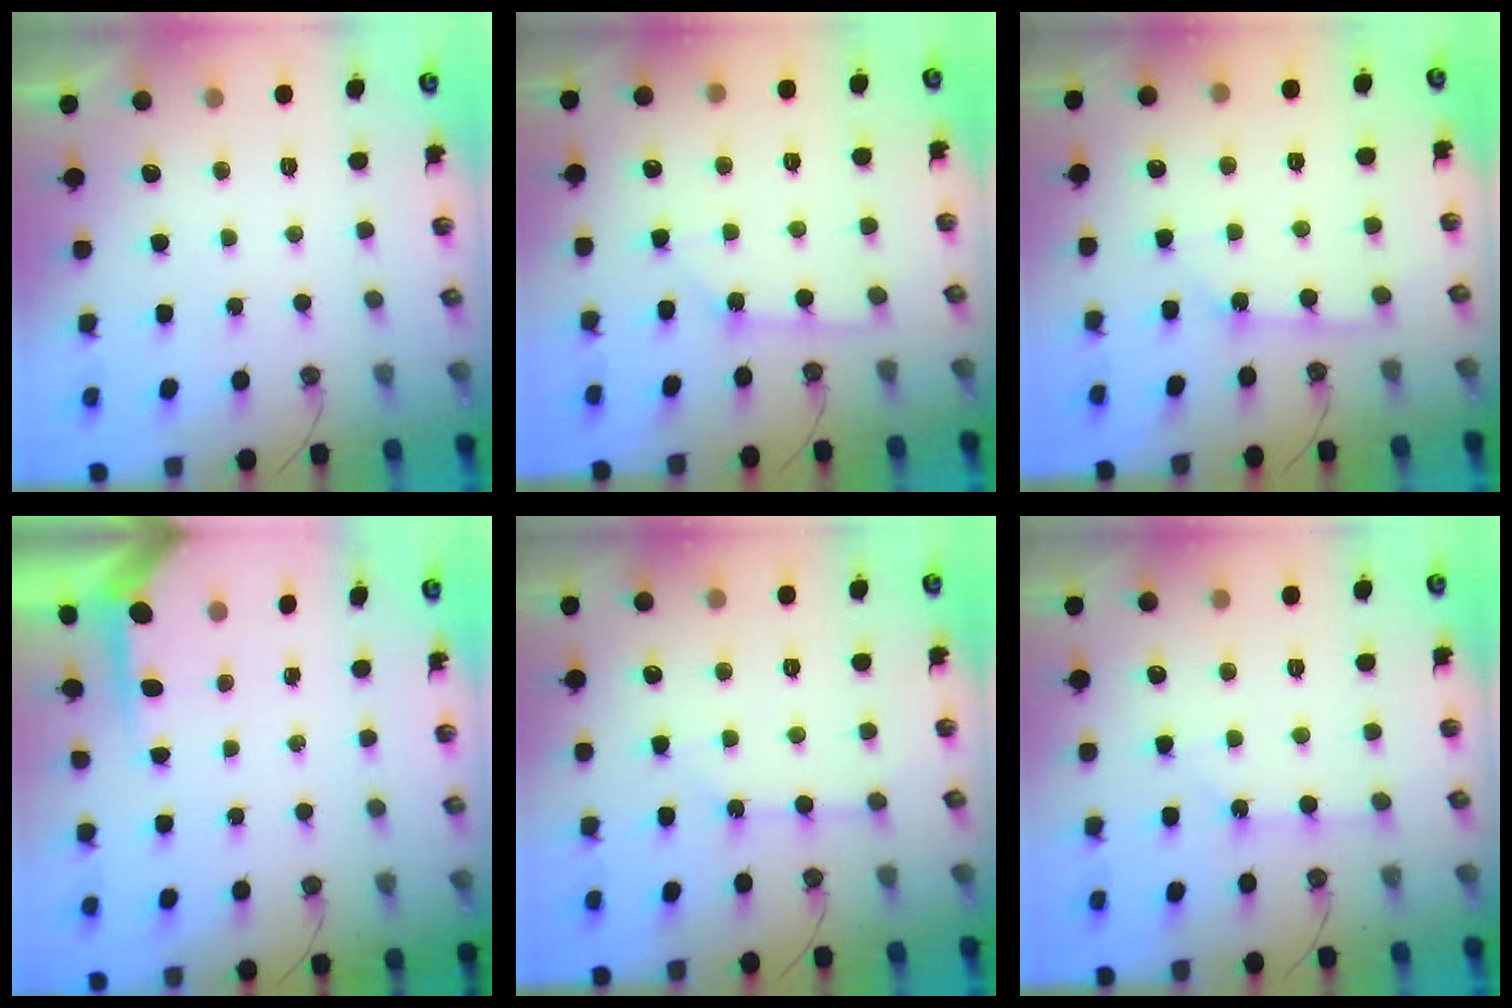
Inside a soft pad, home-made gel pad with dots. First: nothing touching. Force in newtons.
{"total": 3.0, "press": 3.0, "slide": 0.2}
{"total": 3.8, "press": 3.8, "slide": 0.3}
{"total": 3.9, "press": 3.9, "slide": 0.4}
{"total": 3.3, "press": 3.2, "slide": 0.3}
{"total": 1.8, "press": 1.8, "slide": 0.3}